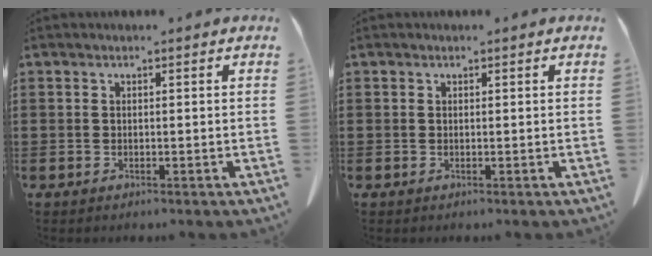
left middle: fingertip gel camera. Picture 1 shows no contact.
{"total": 0.0}